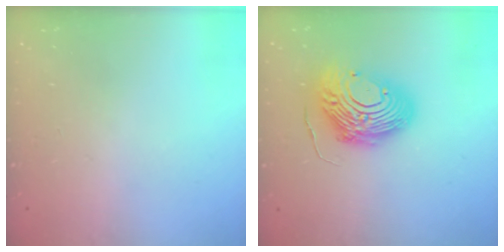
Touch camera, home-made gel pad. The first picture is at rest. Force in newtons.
{"total": 14.6, "press": 14.6, "slide": 1.5}